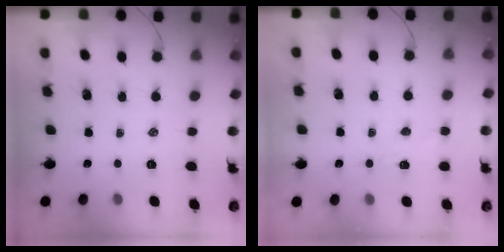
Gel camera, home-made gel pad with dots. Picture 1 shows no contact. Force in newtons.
{"total": 2.6, "press": 2.5, "slide": 0.9}